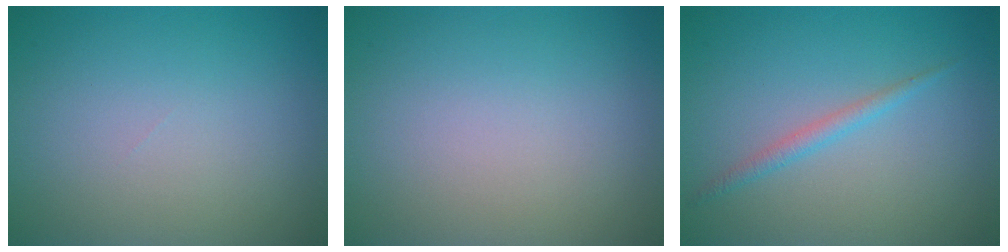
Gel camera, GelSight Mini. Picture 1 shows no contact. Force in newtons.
{"total": 0.0}
{"total": 1.4, "press": 1.4, "slide": 0.1}